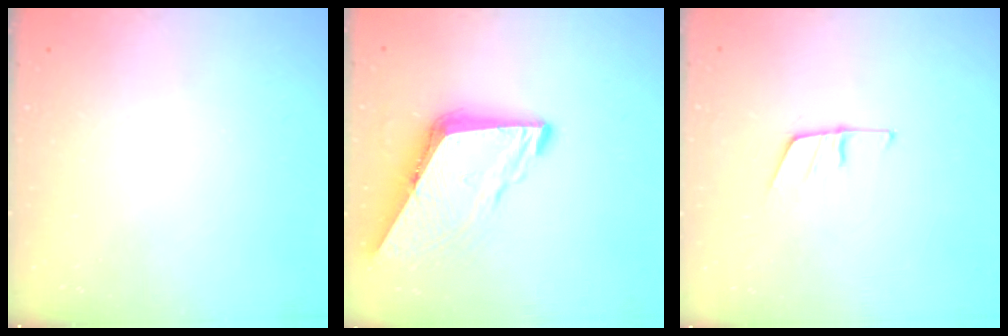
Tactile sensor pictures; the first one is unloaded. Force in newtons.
{"total": 9.1, "press": 9.0, "slide": 1.1}
{"total": 5.1, "press": 5.1, "slide": 0.4}